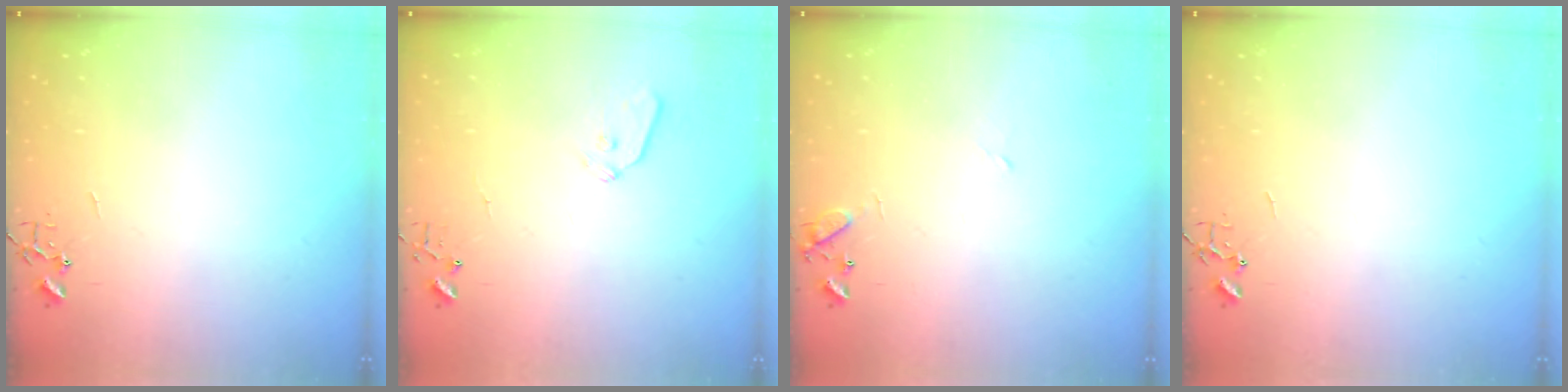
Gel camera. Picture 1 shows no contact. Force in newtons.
{"total": 6.0, "press": 5.9, "slide": 0.8}
{"total": 8.6, "press": 8.5, "slide": 1.1}
{"total": 0.0}